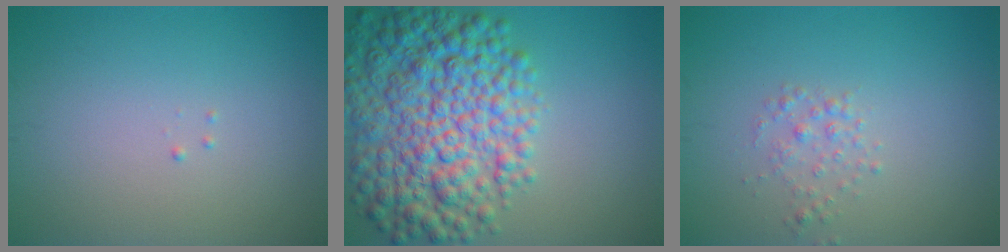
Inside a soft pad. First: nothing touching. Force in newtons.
{"total": 10.5, "press": 10.4, "slide": 0.3}
{"total": 1.3, "press": 1.3, "slide": 0.0}